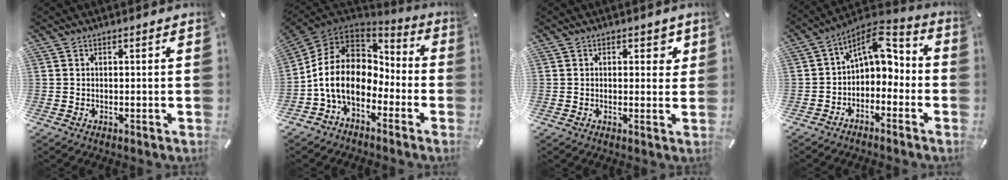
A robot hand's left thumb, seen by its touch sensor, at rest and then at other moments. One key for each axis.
{"total": 13.2, "fx": -3.3, "fy": 10.0, "fz": 8.0, "tx": -0.183, "ty": 0.017, "tz": -0.063}
{"total": 2.9, "fx": 0.9, "fy": 1.9, "fz": 1.9, "tx": -0.007, "ty": -0.005, "tz": 0.007}
{"total": 8.3, "fx": 1.5, "fy": 5.6, "fz": 5.9, "tx": -0.079, "ty": -0.009, "tz": 0.025}